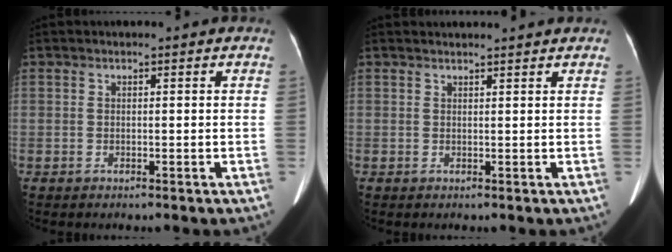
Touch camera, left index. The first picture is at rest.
{"total": 3.5, "force": [3.5, 0.3, 0.5], "torque": [-0.010, 0.019, 0.038]}